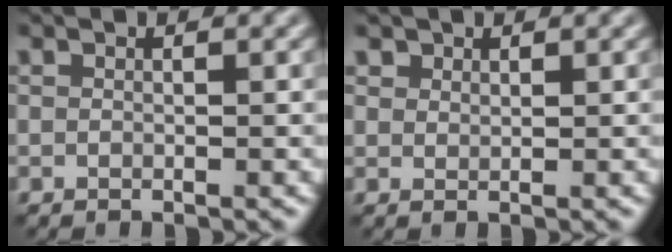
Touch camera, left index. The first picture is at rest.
{"total": 1.2, "force": [0.9, 0.7, 0.1], "torque": [-0.008, -0.006, 0.022]}